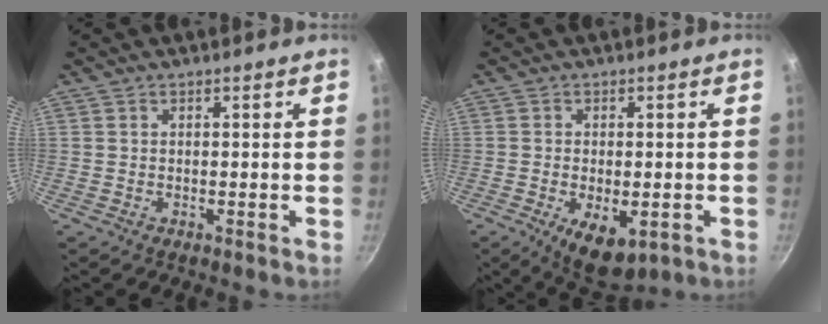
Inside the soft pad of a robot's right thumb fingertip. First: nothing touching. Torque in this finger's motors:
{"motor_torque": [-0.16, 0.50, 0.27, 0.58, 0.19]}